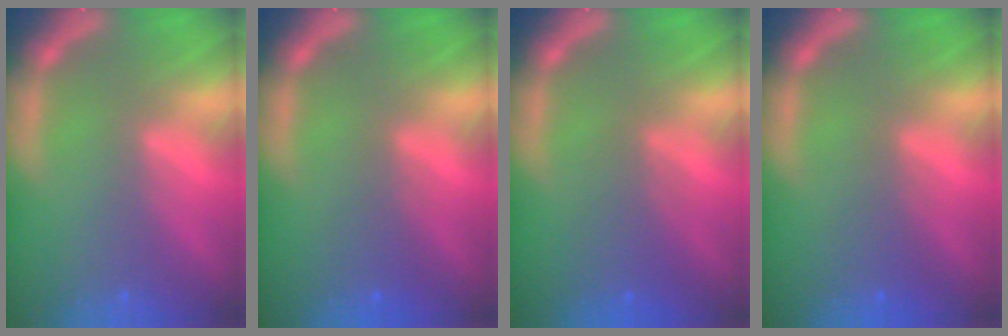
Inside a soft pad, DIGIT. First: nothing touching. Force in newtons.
{"total": 2.0}
{"total": 3.0}
{"total": 2.0}